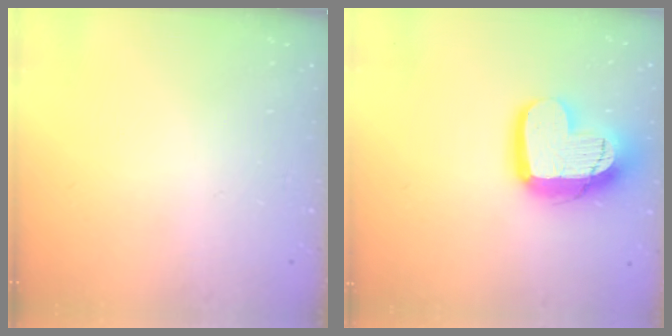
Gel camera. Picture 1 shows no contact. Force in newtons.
{"total": 17.1, "press": 17.0, "slide": 1.5}